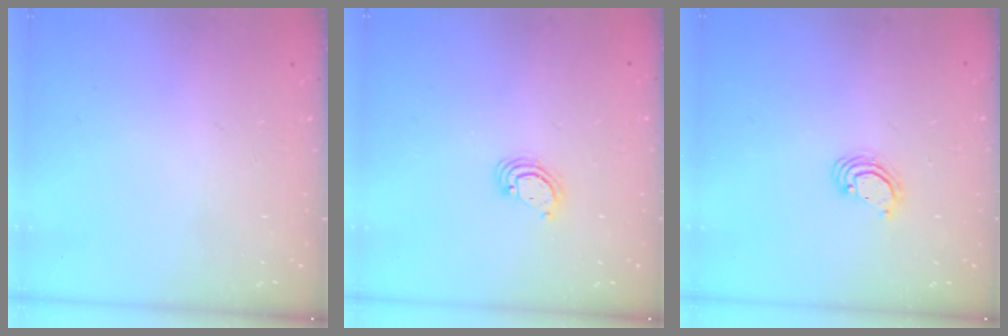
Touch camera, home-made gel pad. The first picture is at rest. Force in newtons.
{"total": 3.7, "press": 3.7, "slide": 0.4}
{"total": 3.6, "press": 3.6, "slide": 0.4}